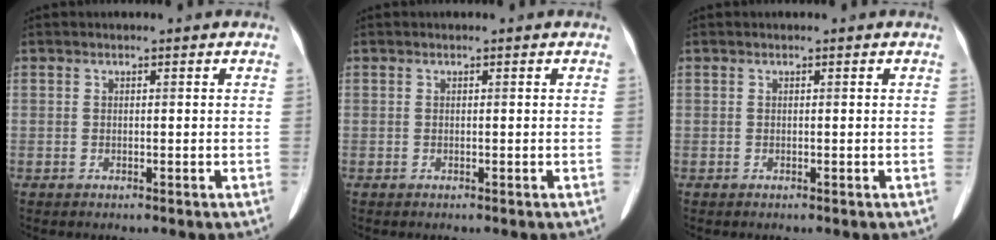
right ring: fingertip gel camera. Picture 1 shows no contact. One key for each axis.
{"total": 0.0}
{"total": 0.0}